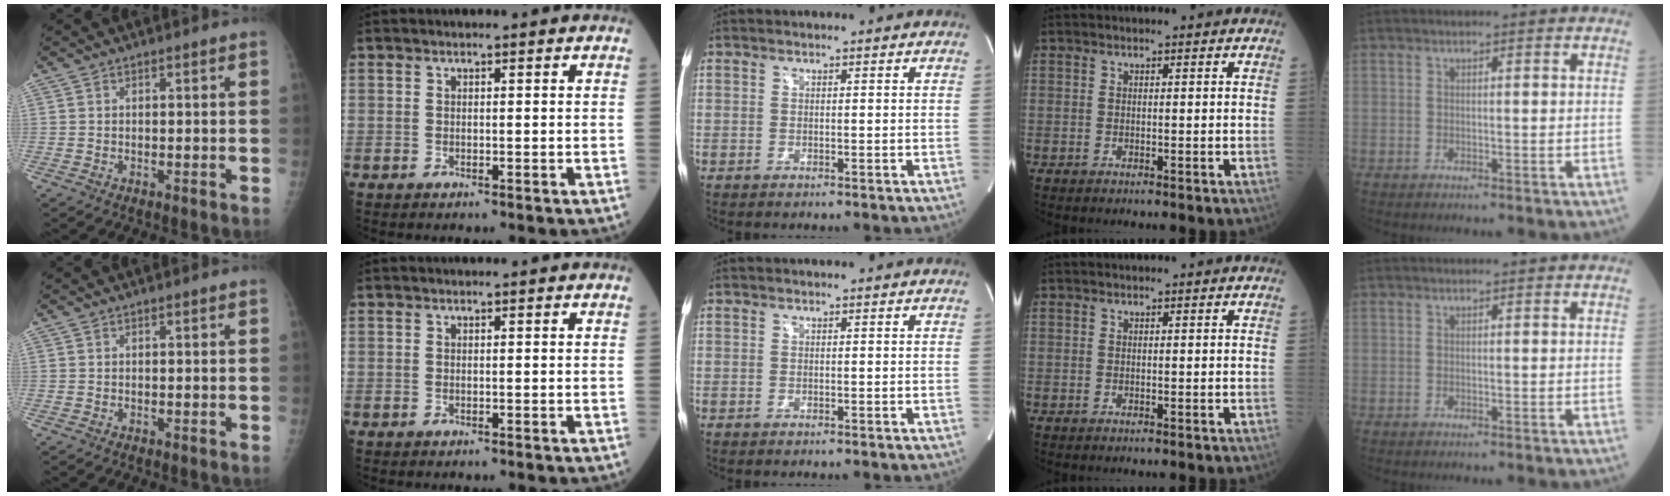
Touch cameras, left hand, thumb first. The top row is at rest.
{}